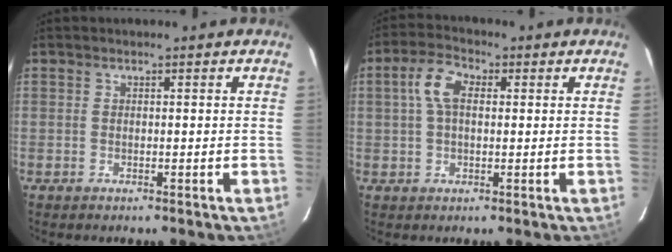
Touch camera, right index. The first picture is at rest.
{"total": 5.9, "force": [1.1, 3.3, 4.8], "torque": [-0.096, 0.019, 0.020]}